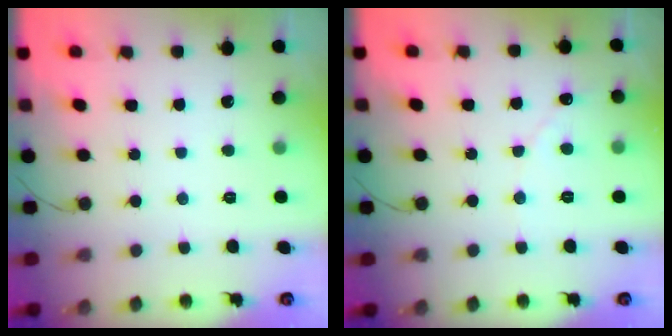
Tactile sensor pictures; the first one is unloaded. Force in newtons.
{"total": 3.4, "press": 3.4, "slide": 0.4}